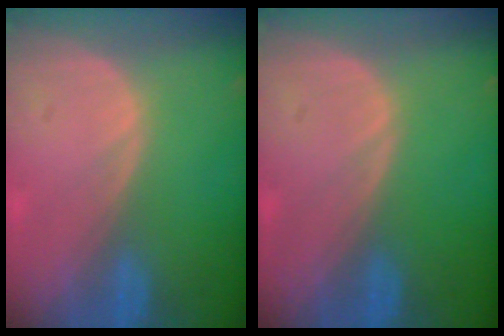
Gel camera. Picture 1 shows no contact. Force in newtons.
{"total": 0.0}